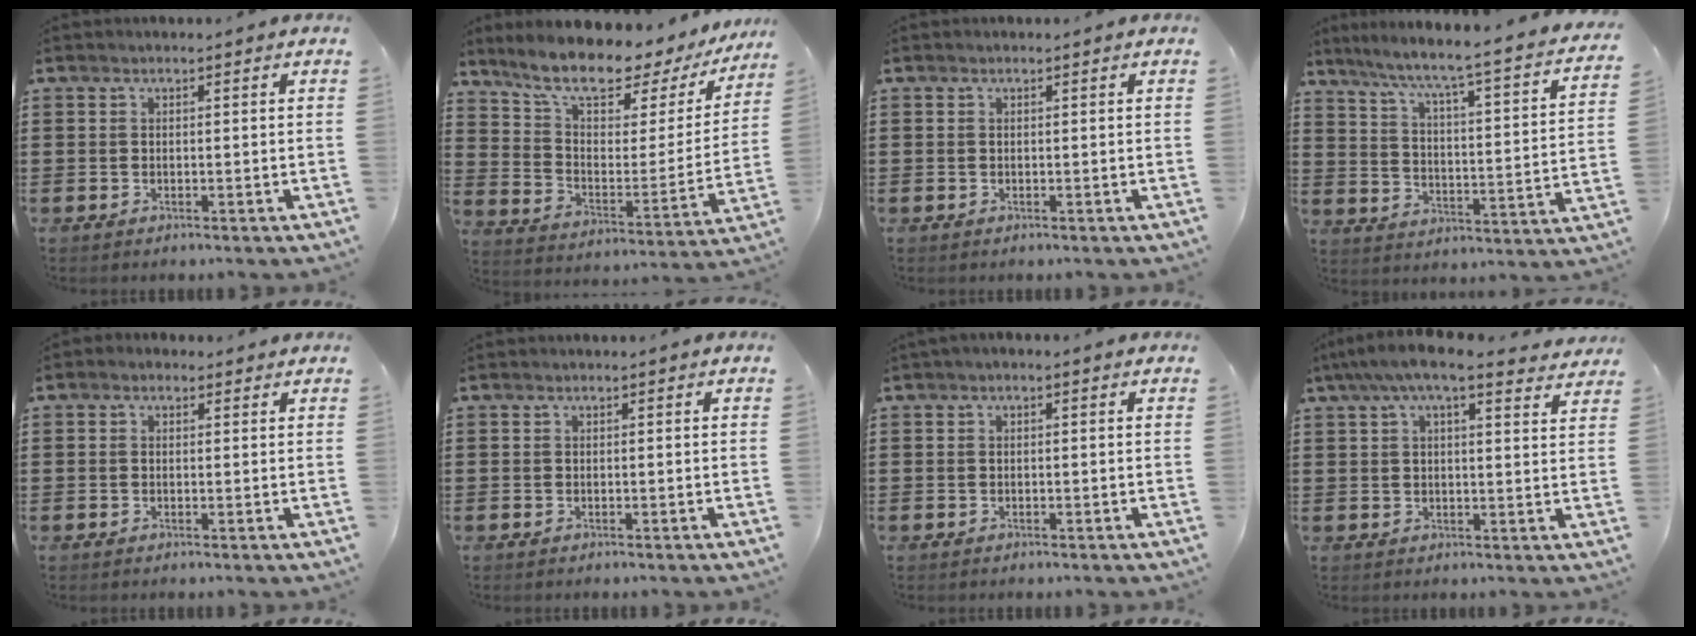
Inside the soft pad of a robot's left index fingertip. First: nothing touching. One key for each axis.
{"total": 9.8, "fx": 8.1, "fy": 2.4, "fz": 4.9, "tx": -0.108, "ty": -0.060, "tz": 0.134}
{"total": 0.0}
{"total": 4.6, "fx": 3.7, "fy": -0.9, "fz": 2.6, "tx": -0.071, "ty": -0.051, "tz": 0.047}
{"total": 0.8, "fx": 0.1, "fy": 0.7, "fz": 0.5, "tx": -0.011, "ty": 0.006, "tz": 0.000}
{"total": 0.0}
{"total": 0.7, "fx": -0.5, "fy": 0.2, "fz": 0.4, "tx": -0.009, "ty": -0.002, "tz": -0.009}
{"total": 6.7, "fx": 5.2, "fy": 0.9, "fz": 4.1, "tx": -0.094, "ty": -0.010, "tz": 0.093}